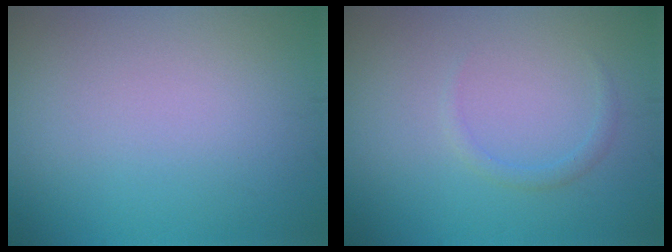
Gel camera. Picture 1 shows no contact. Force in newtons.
{"total": 1.0, "press": 1.0, "slide": 0.0}